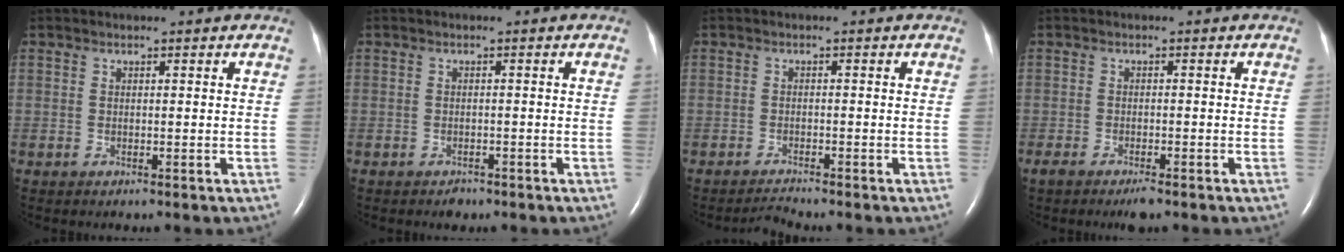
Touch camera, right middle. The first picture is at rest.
{"total": 1.3, "force": [-1.1, 0.7, 0.3], "torque": [-0.010, 0.000, -0.013]}
{"total": 1.6, "force": [-1.6, -0.3, 0.0], "torque": [-0.007, -0.012, -0.027]}
{"total": 3.5, "force": [-2.6, 0.8, 2.2], "torque": [-0.039, -0.009, -0.040]}